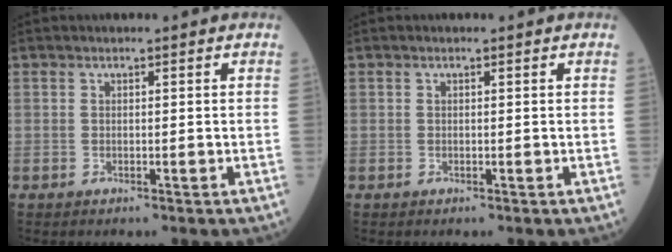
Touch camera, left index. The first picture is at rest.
{"total": 0.0}